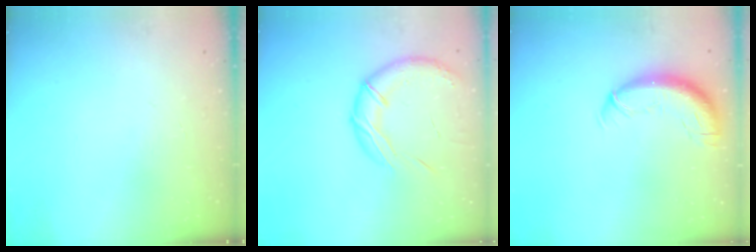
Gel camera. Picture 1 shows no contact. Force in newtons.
{"total": 14.9, "press": 14.7, "slide": 2.3}
{"total": 12.1, "press": 11.7, "slide": 3.1}